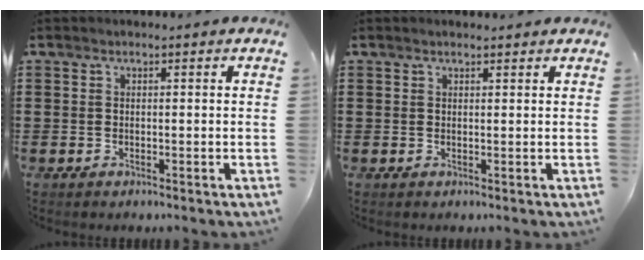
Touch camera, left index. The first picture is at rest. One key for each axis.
{"total": 0.8, "fx": 0.7, "fy": 0.0, "fz": 0.4, "tx": -0.008, "ty": 0.000, "tz": 0.012}